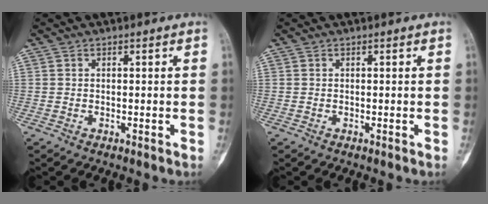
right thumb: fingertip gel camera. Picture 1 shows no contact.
{"total": 0.0}